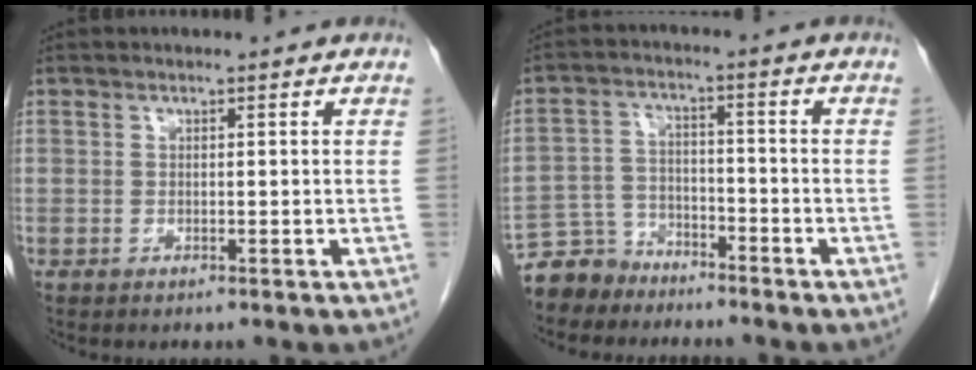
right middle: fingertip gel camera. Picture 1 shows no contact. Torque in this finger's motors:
{"motor_torque": [0.64, -0.54, 0.11, -0.02]}